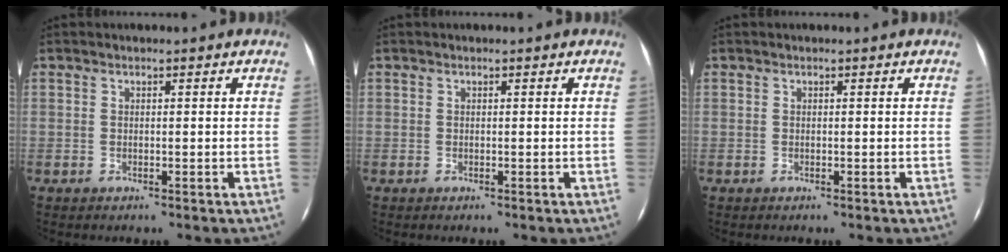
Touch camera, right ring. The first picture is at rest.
{"total": 0.0}
{"total": 0.0}